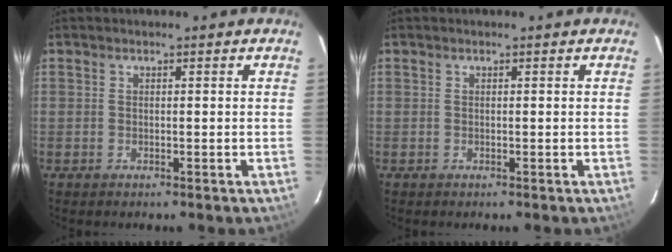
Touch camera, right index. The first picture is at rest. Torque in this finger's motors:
{"motor_torque": [0.00, 0.00, 0.00, 0.00]}